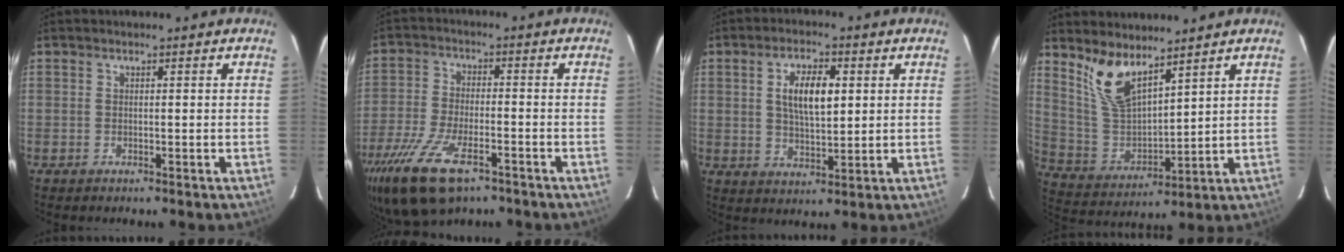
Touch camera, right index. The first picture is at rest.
{"total": 16.0, "force": [-10.0, 6.5, 10.6], "torque": [-0.241, -0.044, -0.185]}
{"total": 8.1, "force": [1.9, 3.4, 7.1], "torque": [-0.129, 0.007, 0.038]}
{"total": 10.5, "force": [7.5, 3.8, 6.3], "torque": [-0.129, -0.005, 0.164]}